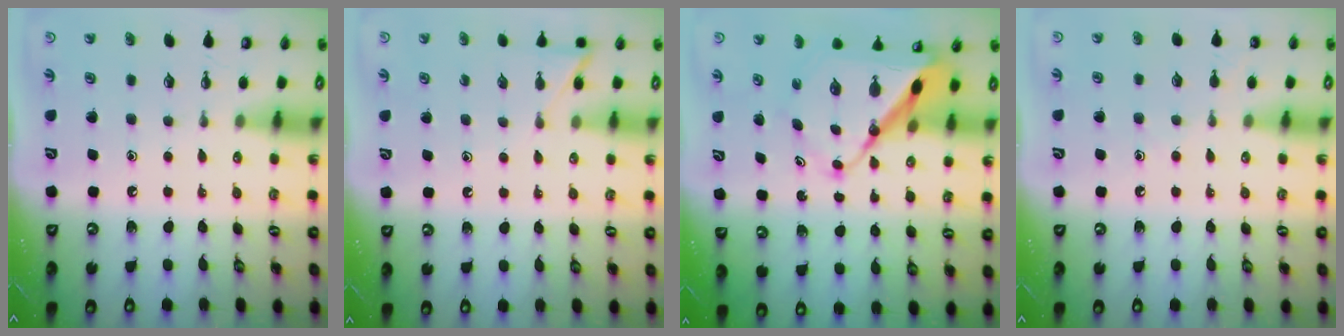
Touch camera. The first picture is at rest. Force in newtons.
{"total": 5.2, "press": 5.1, "slide": 0.6}
{"total": 11.3, "press": 11.2, "slide": 0.8}
{"total": 4.5, "press": 4.5, "slide": 0.4}